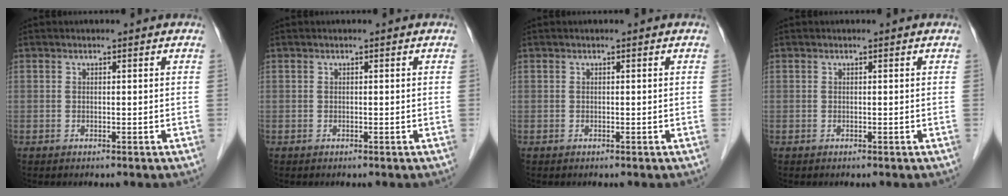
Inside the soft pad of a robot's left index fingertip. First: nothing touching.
{"total": 0.0}
{"total": 0.0}
{"total": 0.0}